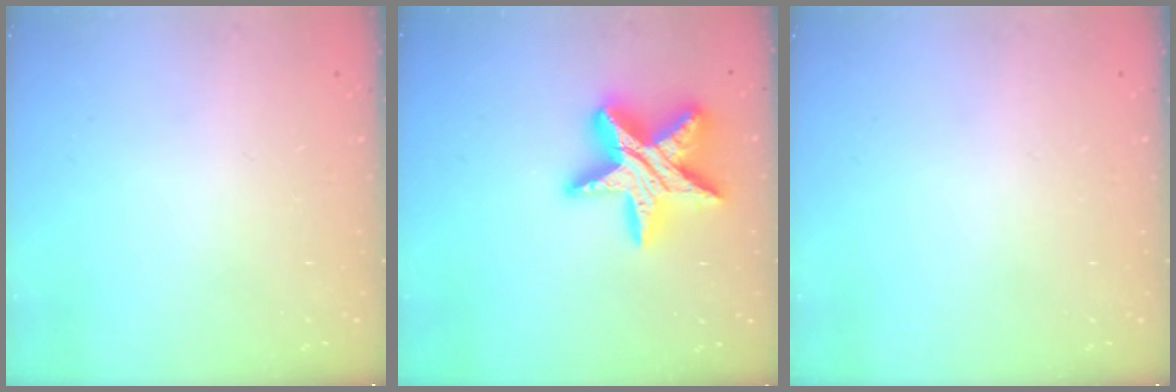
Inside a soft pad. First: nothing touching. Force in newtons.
{"total": 20.7, "press": 20.7, "slide": 1.7}
{"total": 0.0}